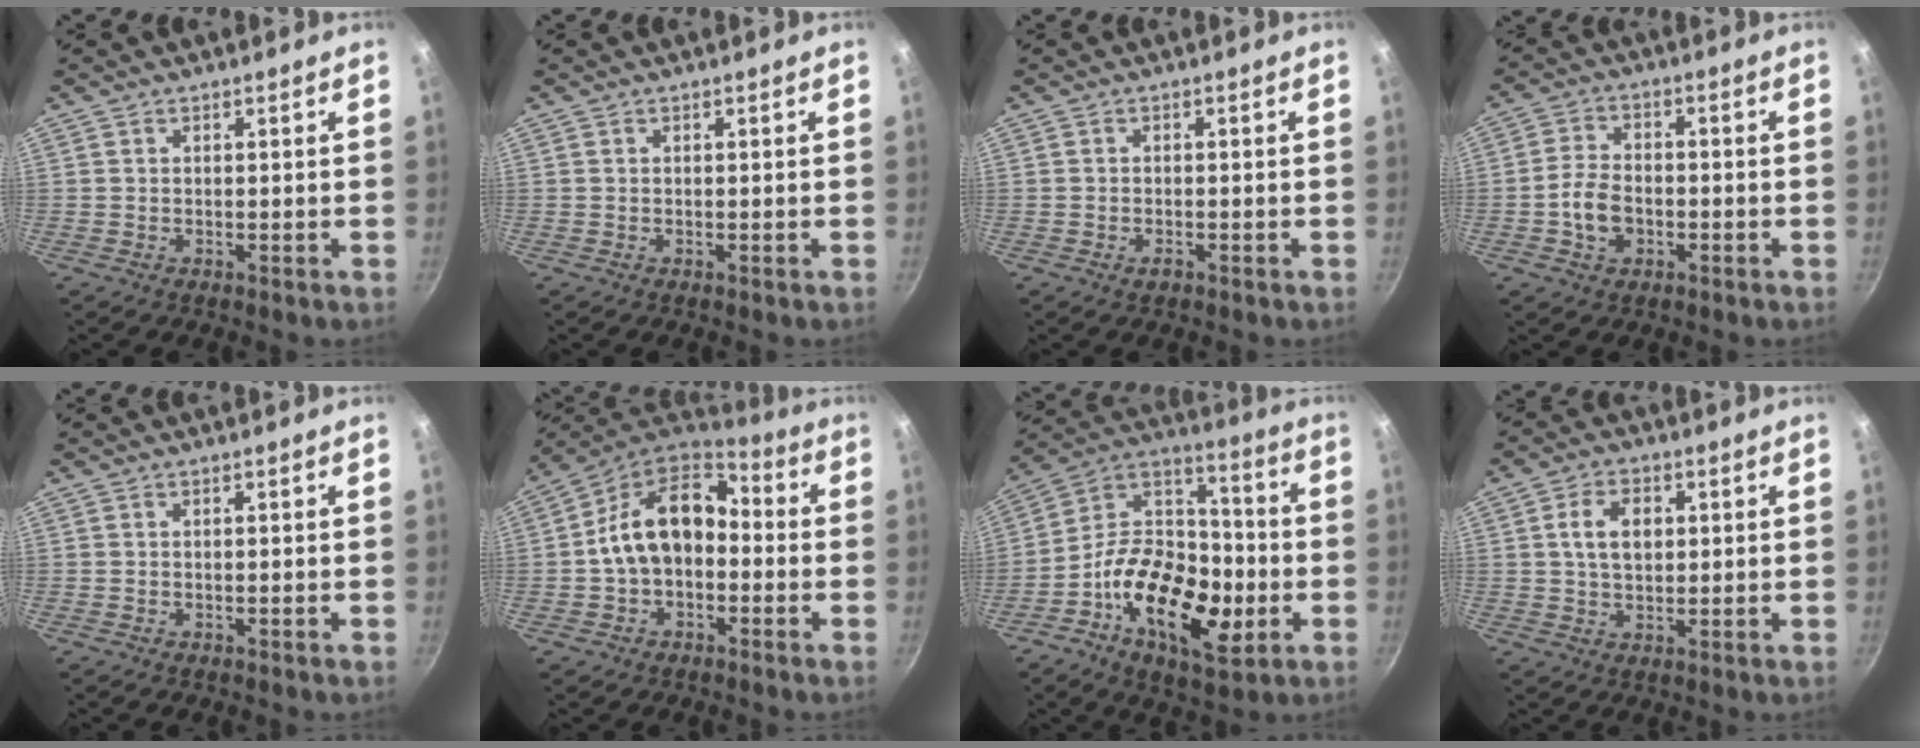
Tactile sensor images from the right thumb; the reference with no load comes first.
{"total": 0.0}
{"total": 1.4, "force": [-0.8, 0.8, 0.9], "torque": [-0.018, 0.003, -0.016]}
{"total": 6.5, "force": [-2.0, 4.5, 4.2], "torque": [-0.070, 0.019, -0.042]}
{"total": 0.0}
{"total": 15.7, "force": [-0.9, 10.9, 11.3], "torque": [-0.168, 0.053, -0.030]}
{"total": 23.6, "force": [-7.2, 13.3, 18.2], "torque": [-0.276, 0.040, -0.136]}
{"total": 6.8, "force": [1.2, 4.6, 4.8], "torque": [-0.069, 0.006, 0.019]}